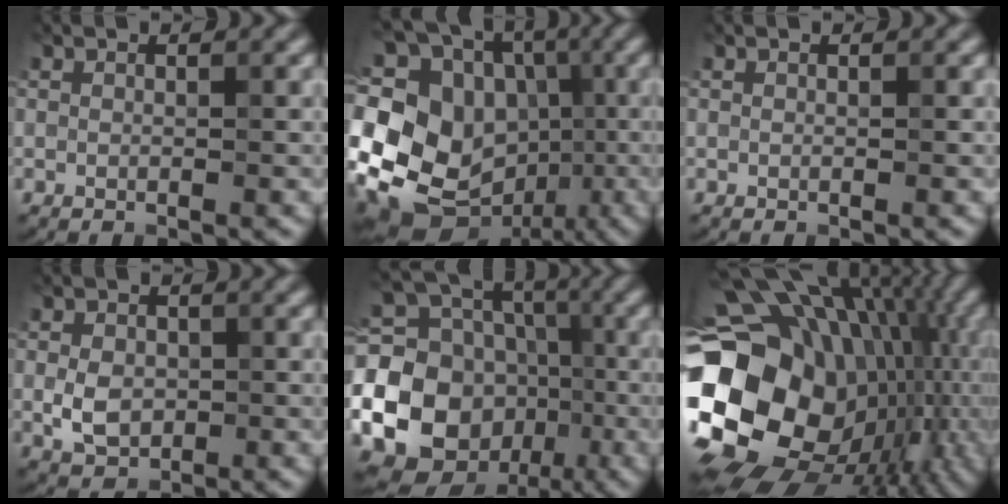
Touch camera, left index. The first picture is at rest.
{"total": 18.7, "force": [-2.8, 16.2, 8.9], "torque": [-0.179, 0.037, -0.055]}
{"total": 0.0}
{"total": 3.4, "force": [-0.4, 2.5, 2.1], "torque": [-0.042, -0.003, -0.009]}
{"total": 23.2, "force": [-4.4, 20.4, 10.0], "torque": [-0.219, -0.001, -0.110]}
{"total": 20.1, "force": [-0.8, 15.2, 13.1], "torque": [-0.269, -0.010, 0.014]}